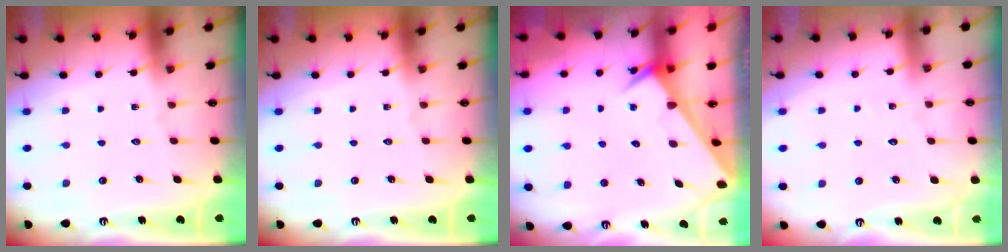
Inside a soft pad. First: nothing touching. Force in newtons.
{"total": 0.0}
{"total": 2.4, "press": 2.4, "slide": 0.0}
{"total": 2.6, "press": 2.5, "slide": 0.3}